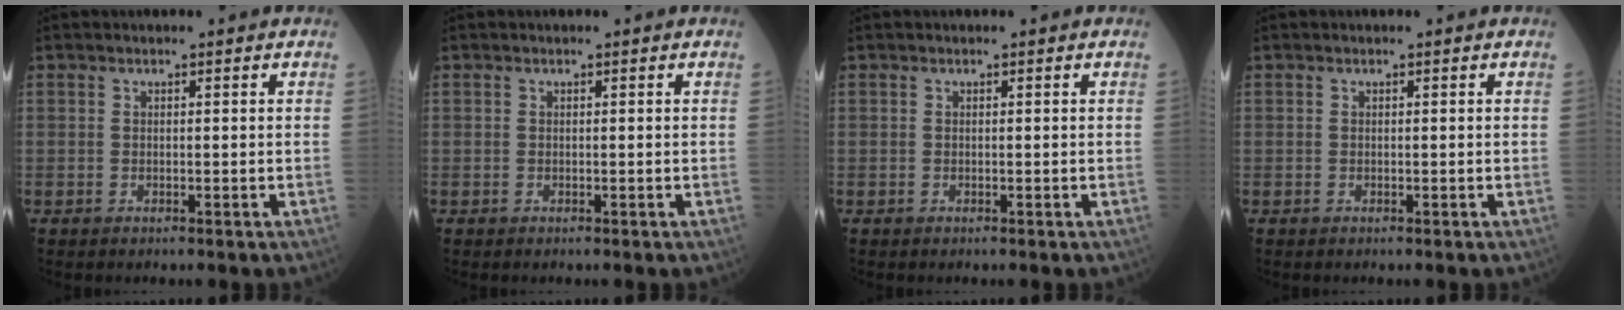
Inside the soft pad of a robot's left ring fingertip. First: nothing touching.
{"total": 0.0}
{"total": 0.0}
{"total": 0.0}